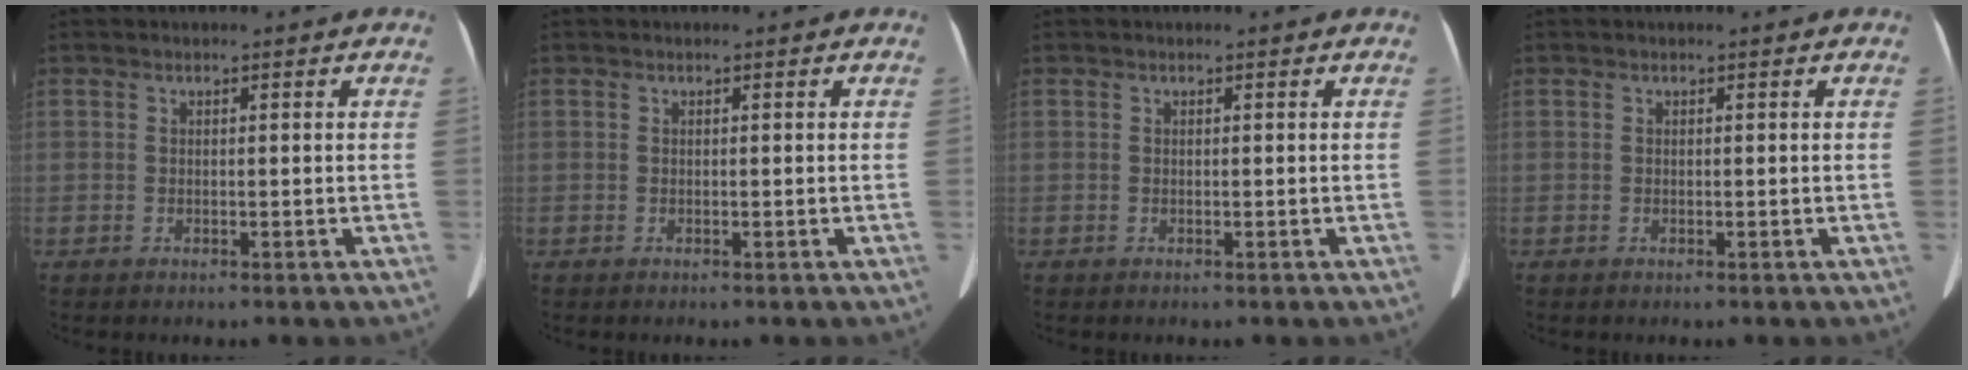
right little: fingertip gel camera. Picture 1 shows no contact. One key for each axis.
{"total": 0.0}
{"total": 0.0}
{"total": 0.0}